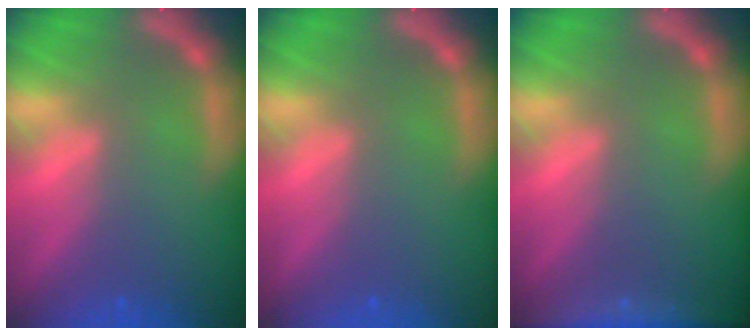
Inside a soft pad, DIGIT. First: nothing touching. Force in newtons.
{"total": 0.0}
{"total": 6.5}